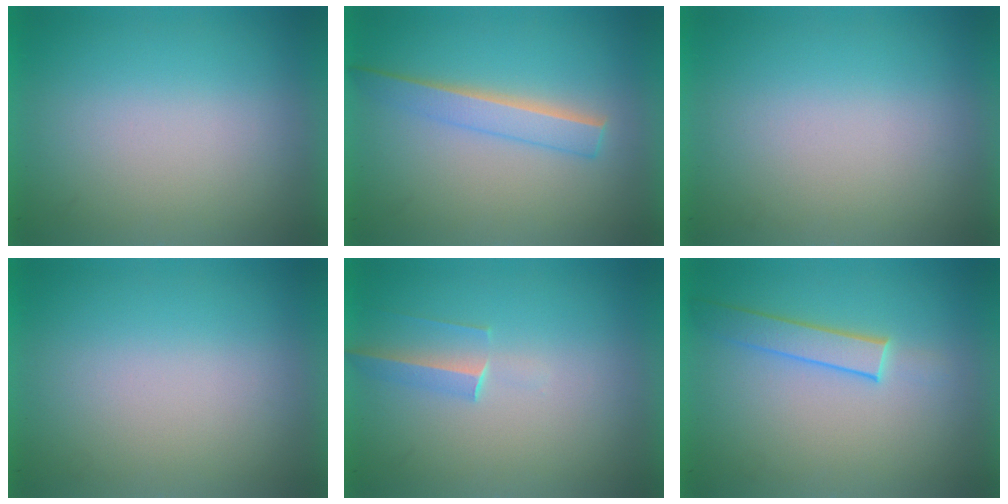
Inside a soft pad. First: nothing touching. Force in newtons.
{"total": 2.2}
{"total": 0.0}
{"total": 0.0}
{"total": 1.4}
{"total": 1.9}